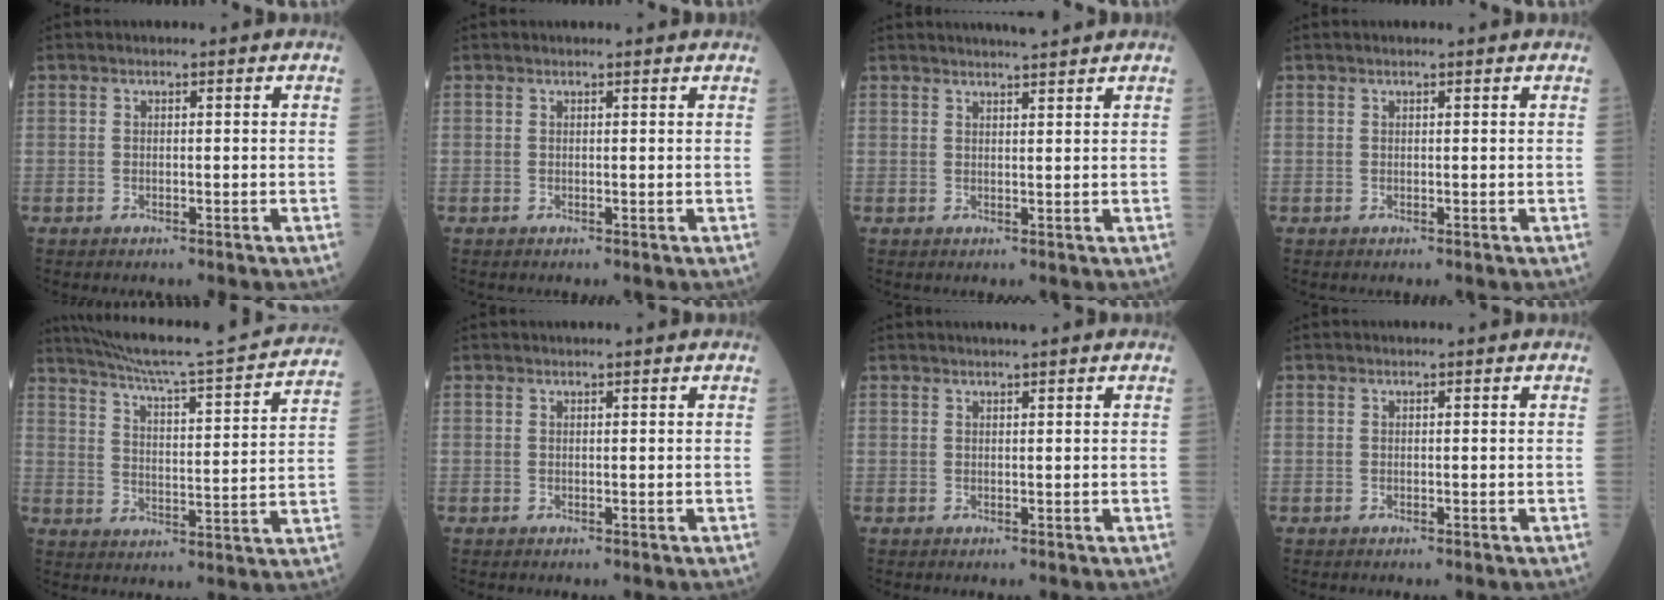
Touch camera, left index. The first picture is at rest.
{"total": 0.5, "force": [0.0, -0.3, -0.4], "torque": [0.003, -0.001, -0.007]}
{"total": 4.4, "force": [4.0, -0.4, 1.6], "torque": [-0.022, 0.016, 0.056]}
{"total": 0.6, "force": [-0.6, -0.1, -0.1], "torque": [0.003, 0.011, -0.006]}
{"total": 22.6, "force": [20.8, -0.4, 8.8], "torque": [-0.145, -0.033, 0.279]}
{"total": 1.7, "force": [1.6, -0.1, 0.7], "torque": [-0.005, 0.015, 0.024]}
{"total": 2.2, "force": [1.9, -0.2, 1.2], "torque": [-0.011, 0.018, 0.031]}
{"total": 0.0}